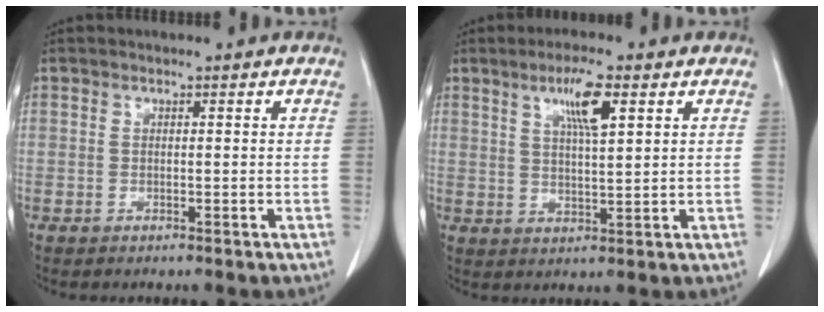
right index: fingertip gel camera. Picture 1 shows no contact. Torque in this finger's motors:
{"motor_torque": [0.29, 0.13, 0.11, 0.04]}